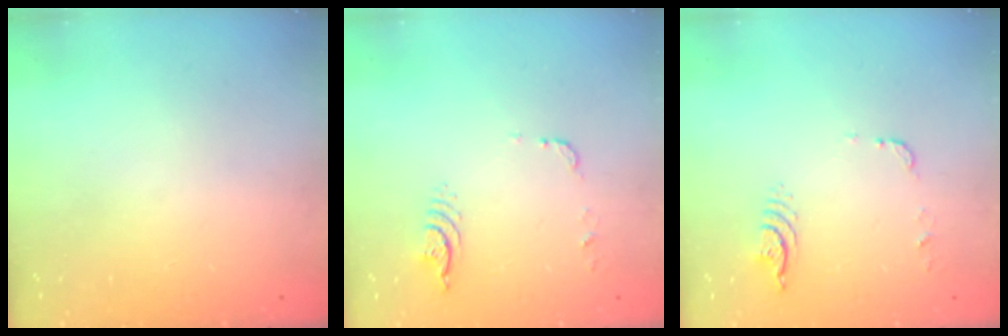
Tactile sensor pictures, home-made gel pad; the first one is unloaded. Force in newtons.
{"total": 5.2, "press": 5.1, "slide": 1.1}
{"total": 5.2, "press": 5.1, "slide": 1.1}